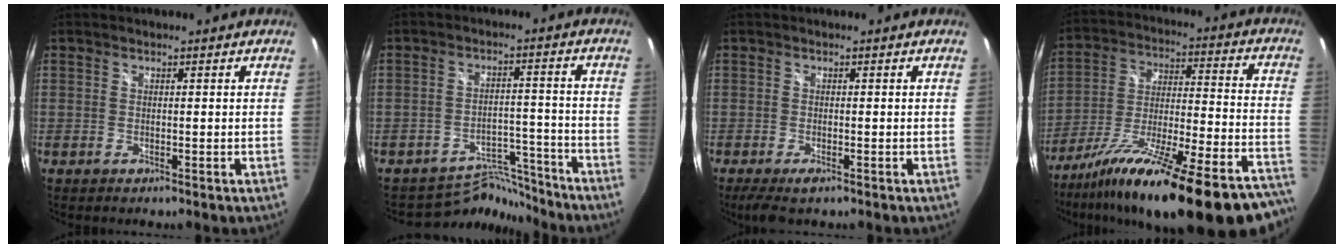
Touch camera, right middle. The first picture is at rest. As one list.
[{"total": 7.4, "force": [-7.2, 1.6, -1.0], "torque": [0.006, 0.021, -0.114]}, {"total": 4.5, "force": [-3.0, 1.1, 3.2], "torque": [-0.067, -0.022, -0.048]}, {"total": 33.6, "force": [-26.1, 5.9, 20.2], "torque": [-0.295, -0.058, -0.380]}]